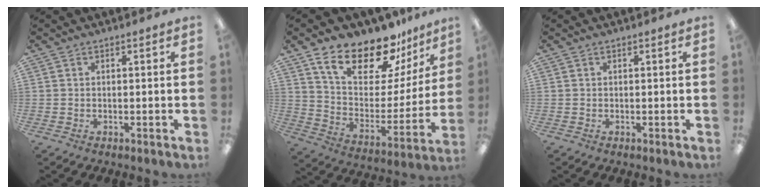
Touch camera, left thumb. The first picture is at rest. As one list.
[{"total": 20.6, "force": [15.8, 8.6, 10.1], "torque": [-0.179, -0.100, 0.276]}, {"total": 0.0}]